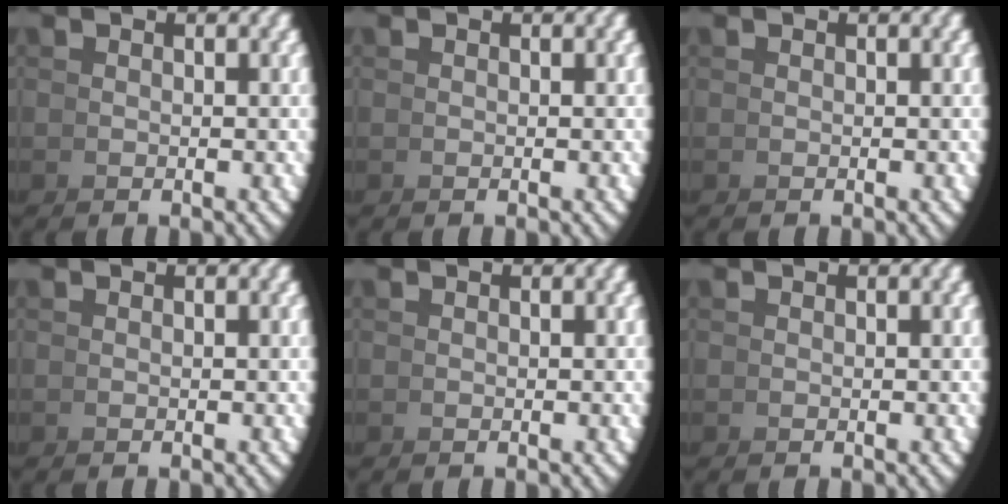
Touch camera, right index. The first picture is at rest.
{"total": 0.0}
{"total": 0.0}
{"total": 0.0}
{"total": 0.0}
{"total": 0.0}